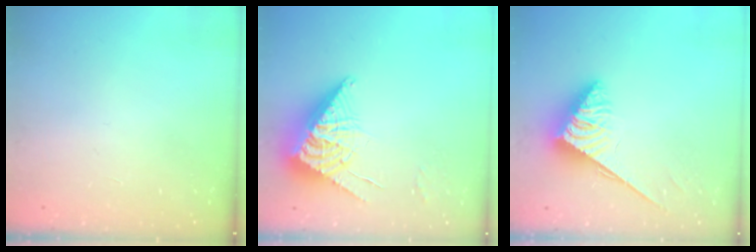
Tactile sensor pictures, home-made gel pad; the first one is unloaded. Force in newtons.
{"total": 10.3, "press": 10.2, "slide": 0.9}
{"total": 3.6, "press": 3.5, "slide": 0.6}